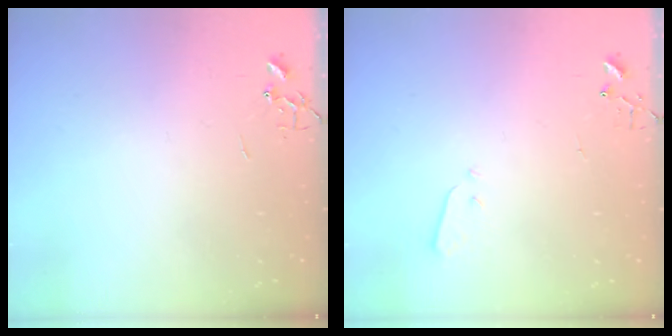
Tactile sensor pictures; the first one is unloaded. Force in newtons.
{"total": 2.2, "press": 2.1, "slide": 0.3}